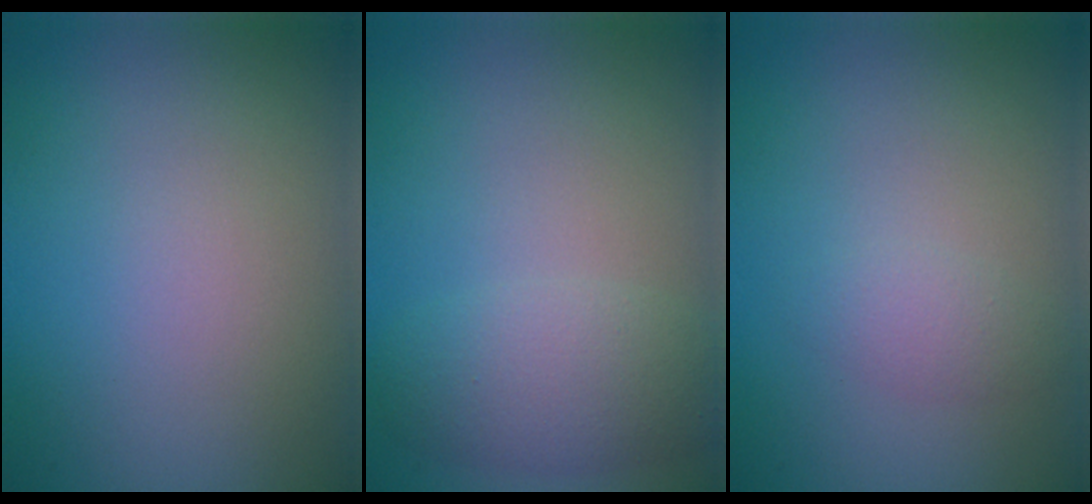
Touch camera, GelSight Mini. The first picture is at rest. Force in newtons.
{"total": 3.6, "press": 3.6, "slide": 0.2}
{"total": 1.4, "press": 1.4, "slide": 0.0}